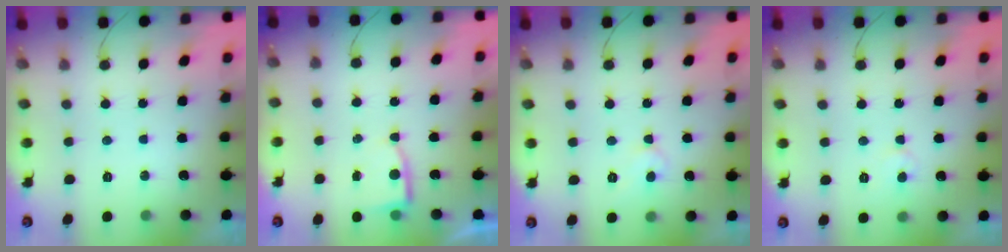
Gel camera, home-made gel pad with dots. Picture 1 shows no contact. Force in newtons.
{"total": 2.8, "press": 2.8, "slide": 0.3}
{"total": 4.3, "press": 4.3, "slide": 0.4}
{"total": 3.2, "press": 3.2, "slide": 0.4}